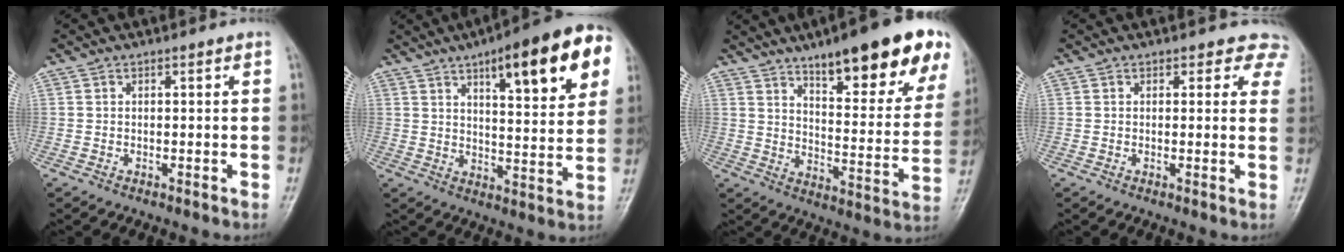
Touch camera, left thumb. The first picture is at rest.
{"total": 20.4, "force": [9.3, 5.9, 17.1], "torque": [-0.201, -0.016, 0.125]}
{"total": 24.3, "force": [15.1, 6.3, 18.0], "torque": [-0.207, -0.055, 0.213]}
{"total": 5.0, "force": [4.0, 2.9, 0.9], "torque": [0.036, -0.012, 0.020]}